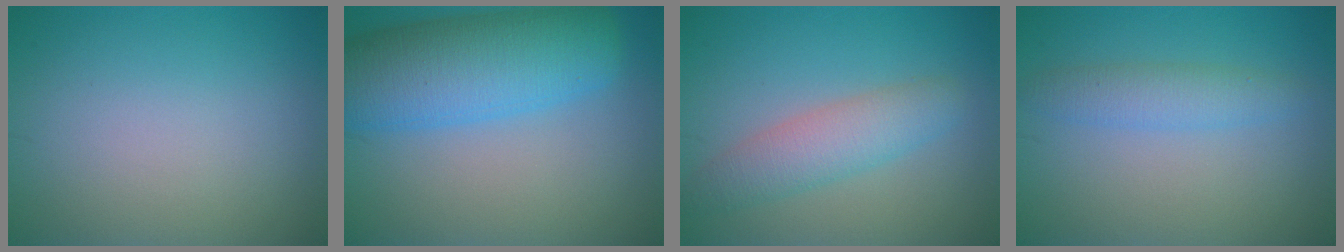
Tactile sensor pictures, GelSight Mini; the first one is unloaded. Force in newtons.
{"total": 9.7, "press": 9.7, "slide": 0.6}
{"total": 3.8, "press": 3.8, "slide": 0.1}
{"total": 2.5, "press": 2.5, "slide": 0.2}